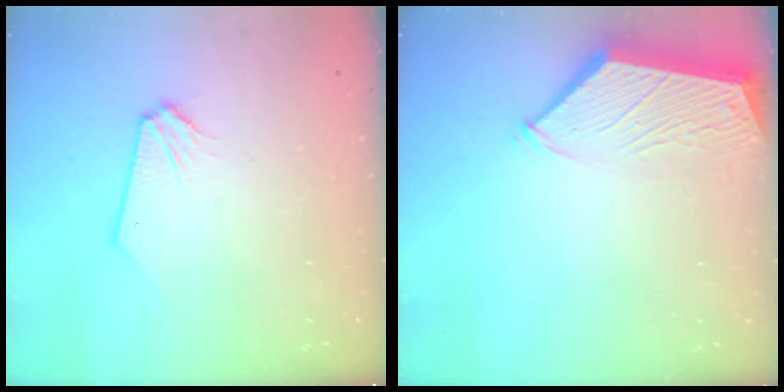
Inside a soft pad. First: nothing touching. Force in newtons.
{"total": 3.4, "press": 3.3, "slide": 0.5}